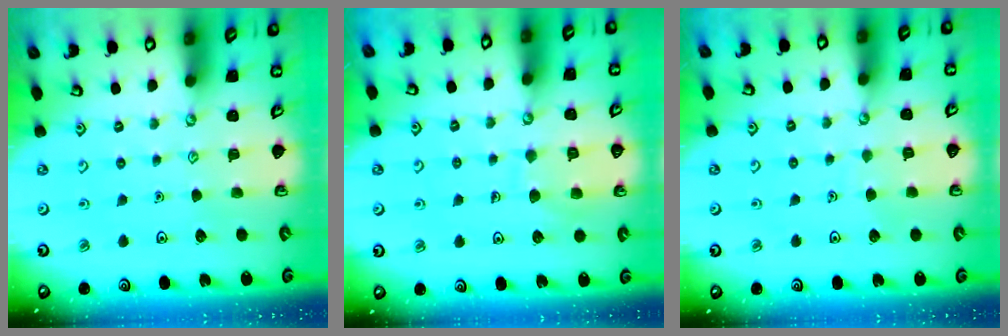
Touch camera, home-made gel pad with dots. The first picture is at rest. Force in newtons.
{"total": 7.7, "press": 7.7, "slide": 0.6}
{"total": 2.8, "press": 2.8, "slide": 0.1}